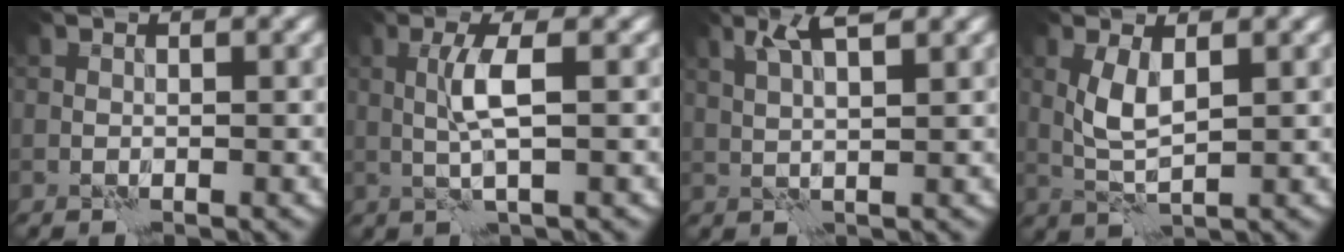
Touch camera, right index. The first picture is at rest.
{"total": 2.9, "force": [0.3, 0.3, 2.9], "torque": [-0.062, 0.007, 0.005]}
{"total": 3.2, "force": [1.9, 0.4, 2.6], "torque": [-0.046, 0.005, 0.037]}
{"total": 3.0, "force": [0.7, 1.1, 2.7], "torque": [-0.063, 0.004, 0.017]}